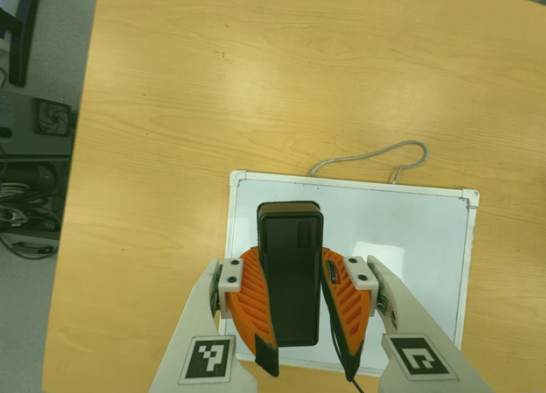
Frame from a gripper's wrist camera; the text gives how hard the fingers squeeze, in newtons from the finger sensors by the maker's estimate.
{"total": 11.2, "left": 9.3, "right": 13.0}